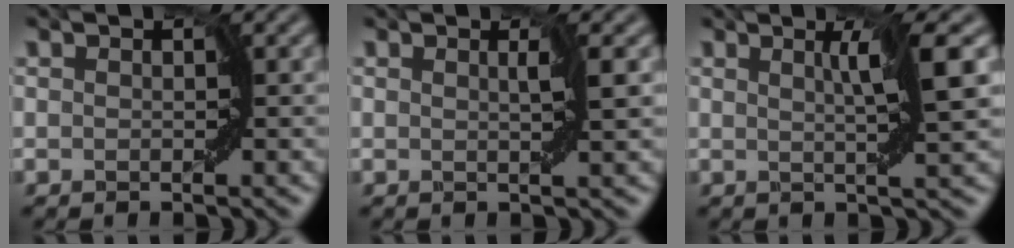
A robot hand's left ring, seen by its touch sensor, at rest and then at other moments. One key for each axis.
{"total": 1.1, "fx": 0.4, "fy": -0.3, "fz": 1.0, "tx": -0.028, "ty": -0.002, "tz": 0.007}
{"total": 3.1, "fx": 0.8, "fy": -0.3, "fz": 3.0, "tx": -0.059, "ty": 0.000, "tz": 0.016}